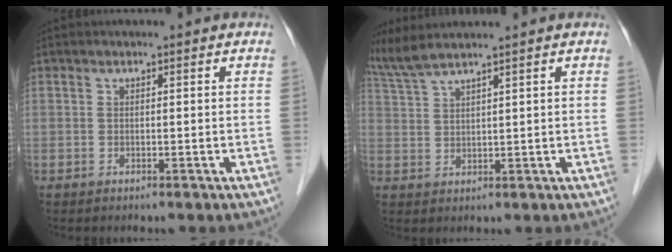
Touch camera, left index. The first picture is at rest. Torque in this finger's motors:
{"motor_torque": [0.55, -0.65, 0.19, 0.01]}